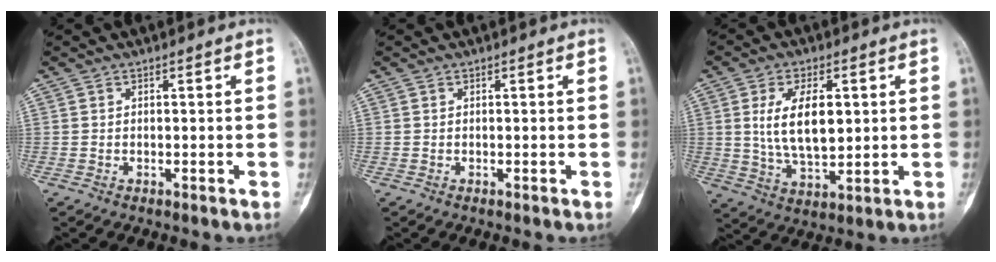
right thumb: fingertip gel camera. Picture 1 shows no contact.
{"total": 0.0}
{"total": 11.1, "force": [2.1, 5.7, 9.4], "torque": [-0.155, -0.015, 0.046]}